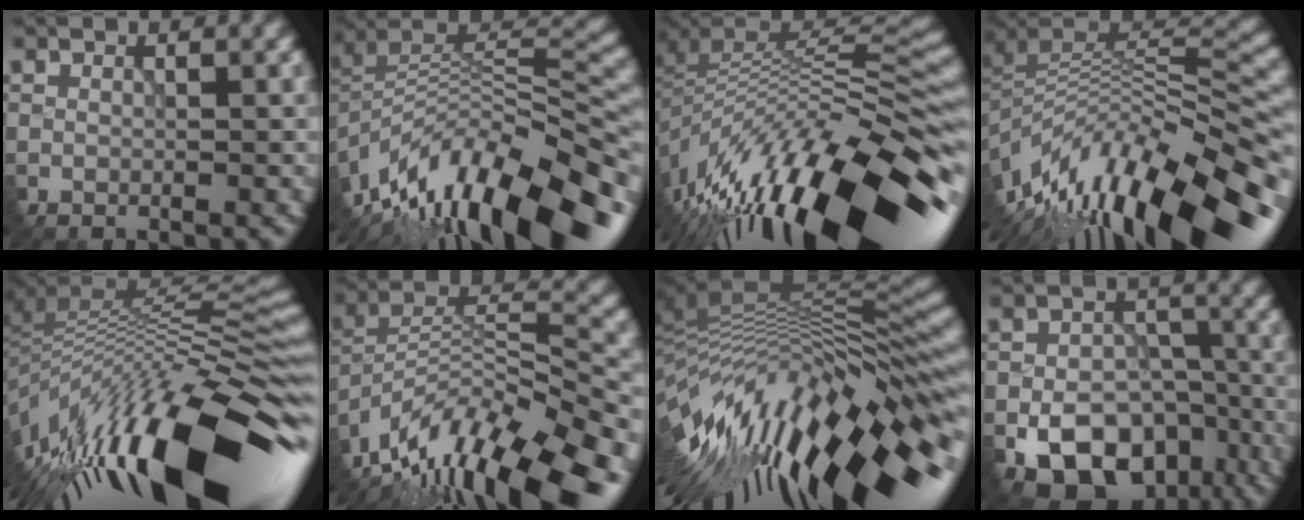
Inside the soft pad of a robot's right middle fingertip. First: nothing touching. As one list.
[{"total": 14.8, "force": [-7.8, 6.3, 10.9], "torque": [-0.201, 0.012, -0.128]}, {"total": 15.1, "force": [-7.5, 5.5, 11.9], "torque": [-0.216, 0.020, -0.128]}, {"total": 12.7, "force": [-5.8, 5.6, 9.8], "torque": [-0.178, 0.017, -0.091]}, {"total": 16.8, "force": [-5.6, 5.5, 14.8], "torque": [-0.251, -0.005, -0.092]}, {"total": 14.0, "force": [-10.1, 4.3, 8.7], "torque": [-0.174, 0.032, -0.171]}, {"total": 15.0, "force": [-3.5, 5.3, 13.5], "torque": [-0.226, 0.008, -0.056]}, {"total": 10.3, "force": [-5.5, 6.9, 5.2], "torque": [-0.080, -0.004, -0.074]}]